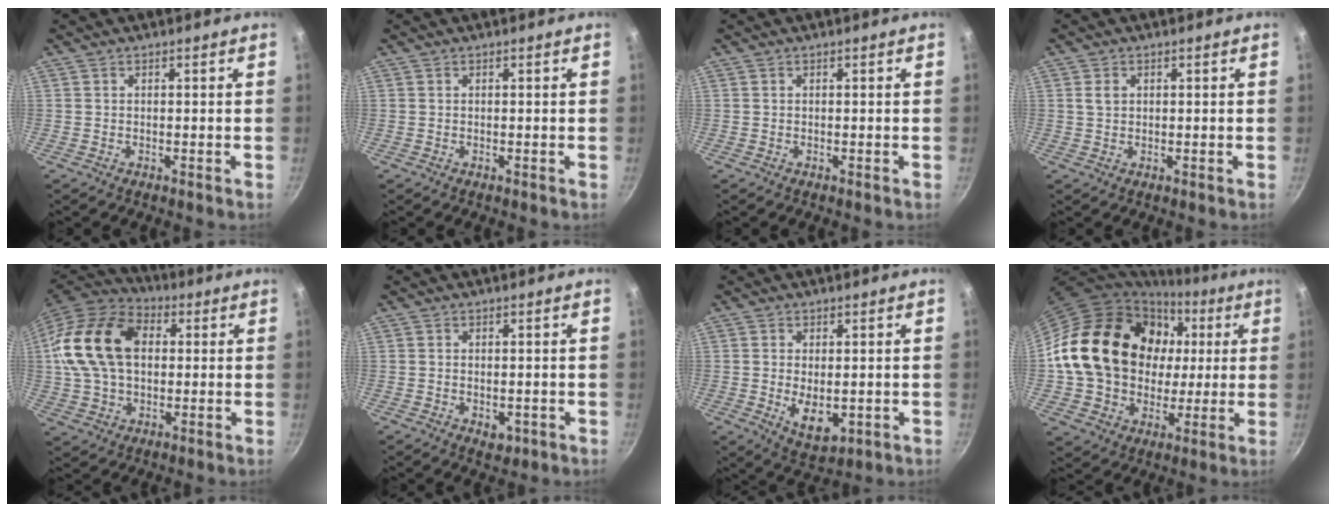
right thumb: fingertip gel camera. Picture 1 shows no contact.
{"total": 0.0}
{"total": 0.0}
{"total": 2.0, "force": [0.5, 1.5, 1.2], "torque": [-0.016, 0.002, 0.011]}
{"total": 19.3, "force": [2.9, 13.9, 13.0], "torque": [-0.226, 0.023, 0.044]}
{"total": 2.6, "force": [-0.9, 1.7, 1.8], "torque": [-0.024, -0.007, -0.011]}
{"total": 6.9, "force": [-0.8, 3.9, 5.6], "torque": [-0.086, -0.015, 0.001]}
{"total": 23.3, "force": [3.6, 18.9, 13.1], "torque": [-0.206, 0.025, 0.075]}